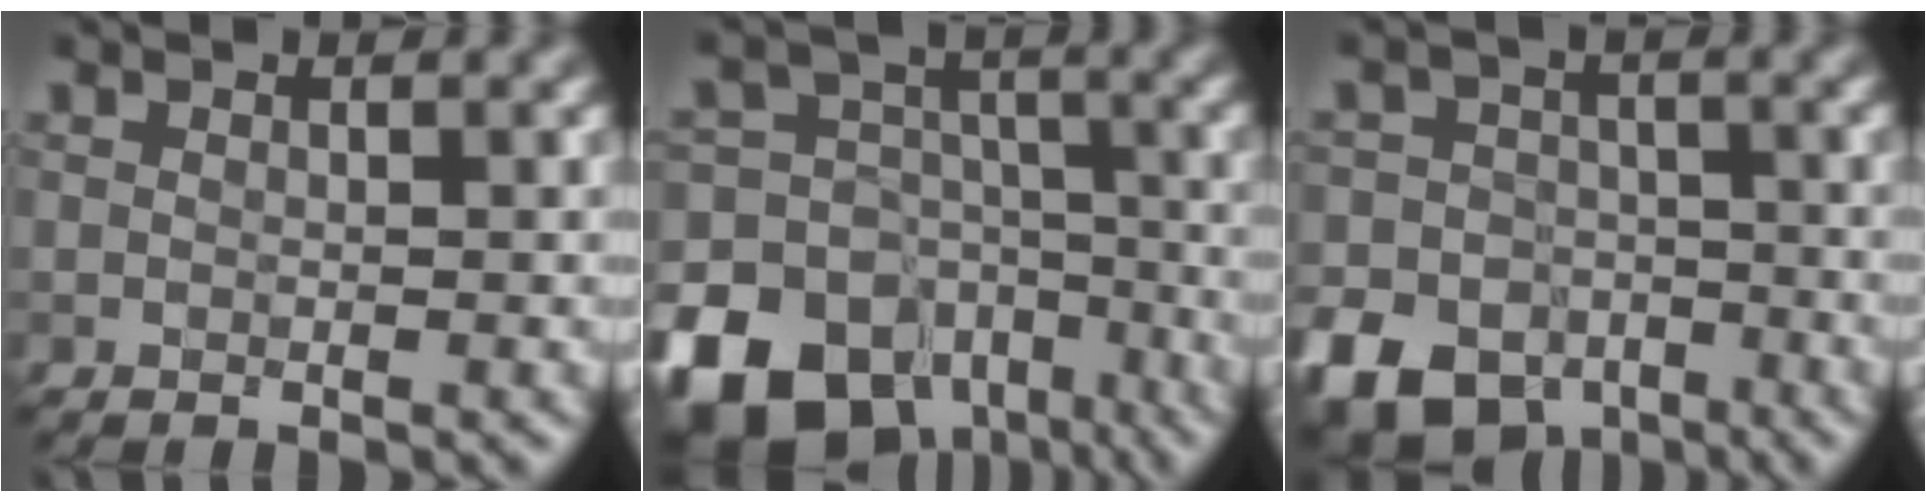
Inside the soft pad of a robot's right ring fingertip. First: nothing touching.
{"total": 17.5, "force": [-10.8, 12.3, 6.1], "torque": [-0.134, -0.054, -0.181]}
{"total": 11.9, "force": [-7.5, 8.5, 3.6], "torque": [-0.066, -0.038, -0.141]}